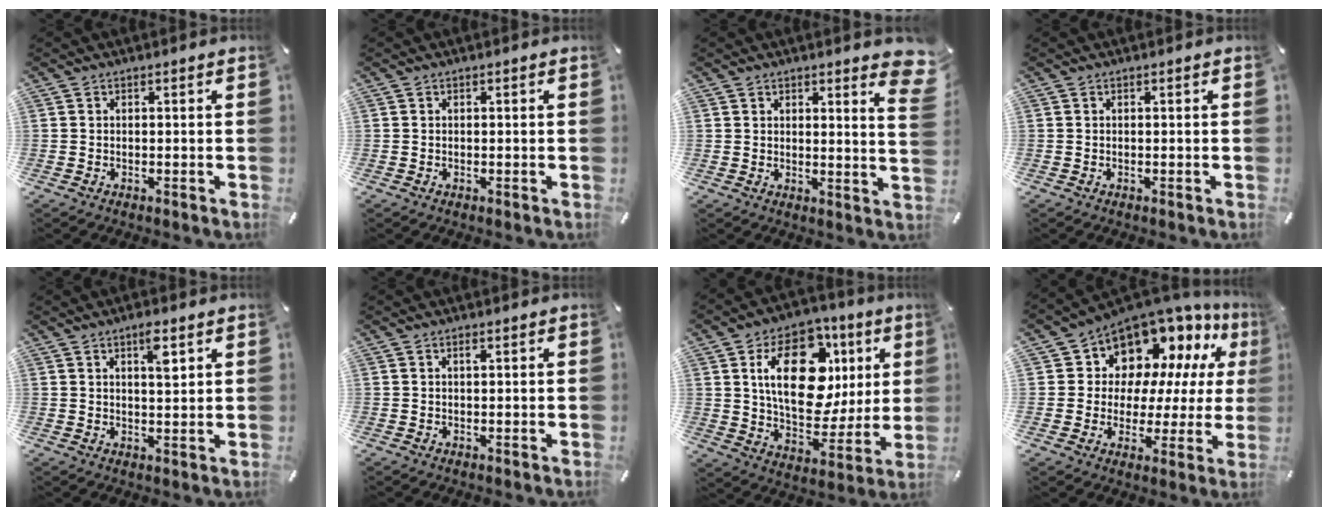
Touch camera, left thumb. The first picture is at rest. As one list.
[{"total": 0.0}, {"total": 4.4, "force": [3.4, 1.4, 2.5], "torque": [-0.018, -0.024, 0.053]}, {"total": 0.0}, {"total": 4.7, "force": [2.4, 1.4, 3.8], "torque": [-0.057, -0.006, 0.034]}, {"total": 0.8, "force": [0.3, 0.2, 0.7], "torque": [-0.014, 0.001, 0.005]}, {"total": 22.2, "force": [7.0, 13.4, 16.3], "torque": [-0.267, -0.018, 0.115]}, {"total": 12.7, "force": [9.9, 7.5, 2.4], "torque": [-0.053, -0.096, 0.183]}]